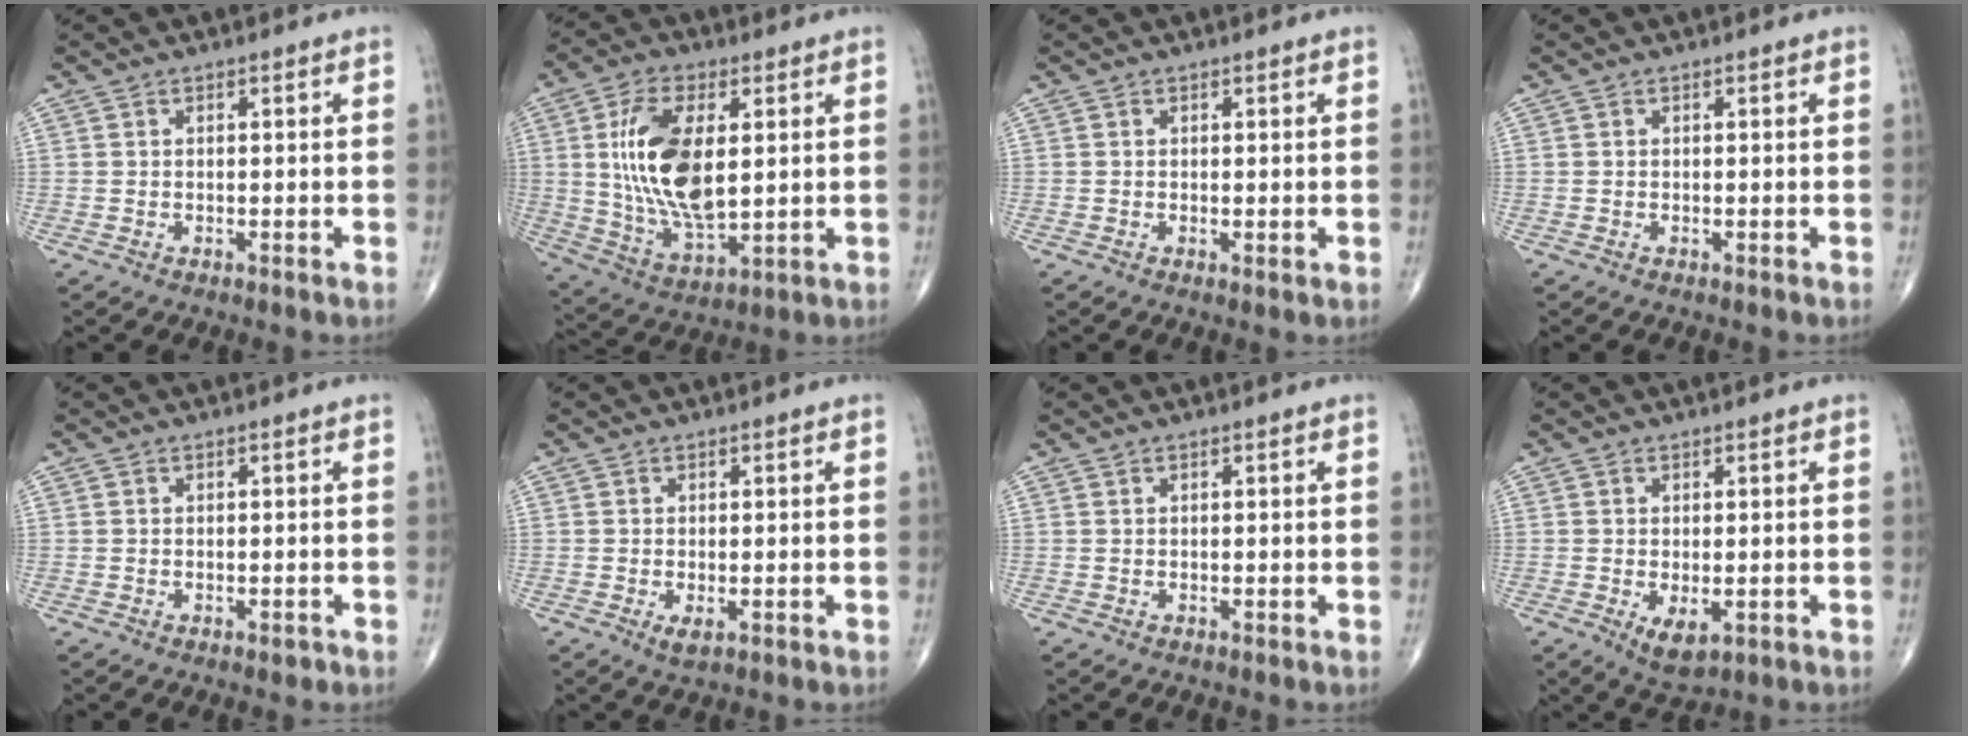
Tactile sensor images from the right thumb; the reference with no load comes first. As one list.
[{"total": 16.9, "force": [2.7, 8.2, 14.5], "torque": [-0.270, -0.019, 0.056]}, {"total": 0.6, "force": [0.1, 0.2, 0.5], "torque": [-0.011, -0.003, 0.000]}, {"total": 0.0}, {"total": 0.8, "force": [-0.5, 0.4, 0.5], "torque": [-0.004, -0.001, -0.005]}, {"total": 1.9, "force": [-0.6, 0.9, 1.7], "torque": [-0.029, -0.004, -0.006]}, {"total": 0.0}, {"total": 4.4, "force": [-1.1, 2.2, 3.6], "torque": [-0.057, -0.011, -0.007]}]